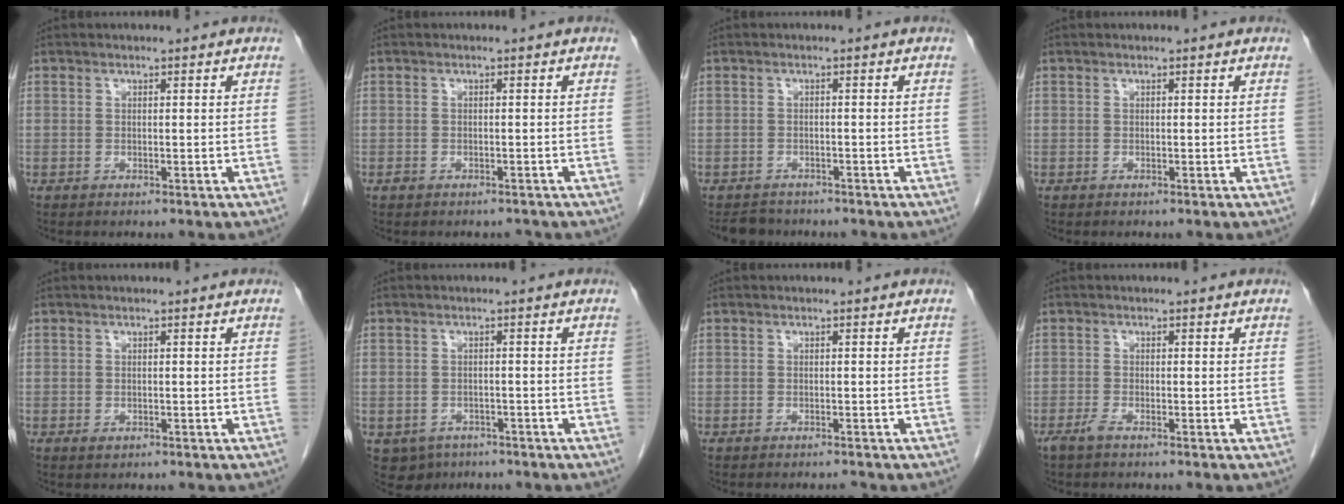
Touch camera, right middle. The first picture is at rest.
{"total": 1.5, "force": [-1.2, 0.8, 0.4], "torque": [-0.008, 0.002, -0.015]}
{"total": 3.1, "force": [-2.9, 1.2, 0.0], "torque": [-0.007, -0.006, -0.045]}
{"total": 0.0}
{"total": 0.7, "force": [-0.3, 0.5, 0.4], "torque": [-0.007, 0.000, 0.000]}
{"total": 4.5, "force": [-2.8, 3.5, 0.9], "torque": [-0.011, 0.004, -0.035]}
{"total": 0.6, "force": [-0.6, 0.0, 0.1], "torque": [-0.007, -0.003, -0.008]}
{"total": 1.3, "force": [-1.0, 0.0, 0.8], "torque": [-0.021, -0.003, -0.022]}